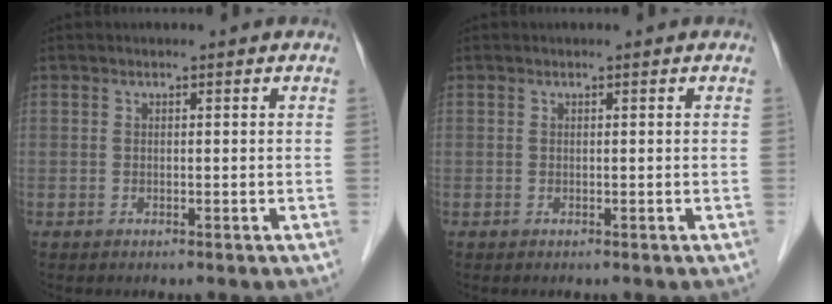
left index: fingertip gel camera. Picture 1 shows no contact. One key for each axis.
{"total": 0.0}